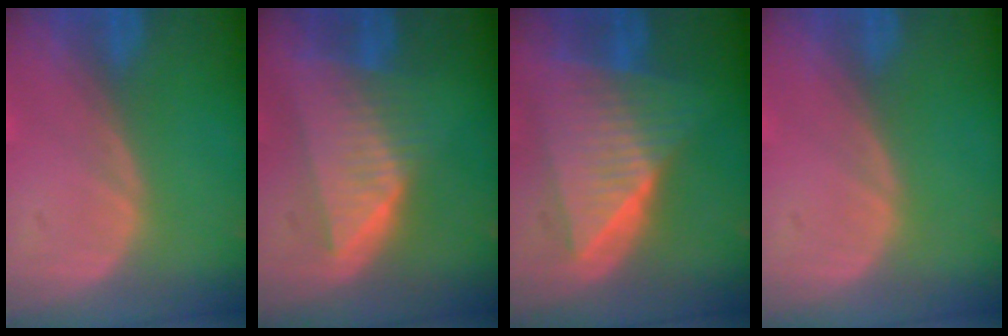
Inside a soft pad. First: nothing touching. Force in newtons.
{"total": 7.7, "press": 7.0, "slide": 3.1}
{"total": 10.0, "press": 9.9, "slide": 0.7}
{"total": 0.0}